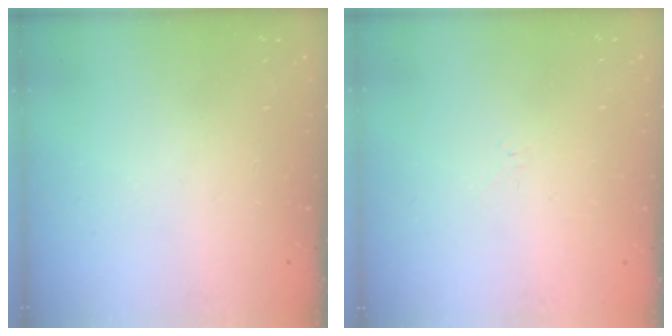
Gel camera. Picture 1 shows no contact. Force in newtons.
{"total": 2.6, "press": 2.5, "slide": 0.6}